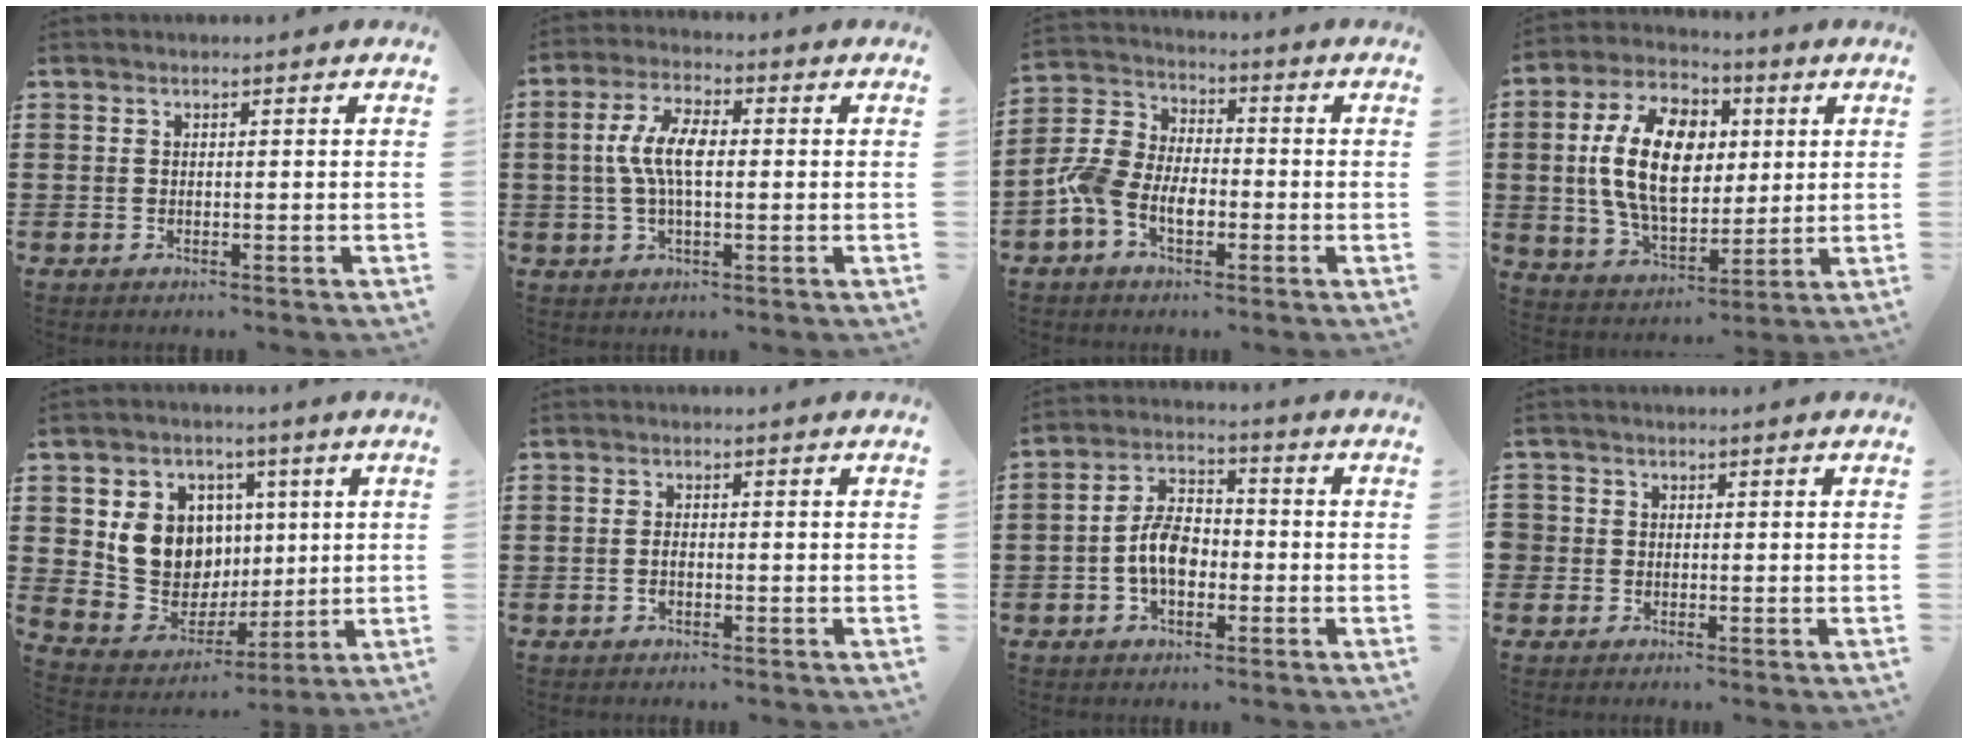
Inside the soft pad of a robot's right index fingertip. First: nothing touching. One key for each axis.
{"total": 7.1, "fx": 0.1, "fy": 2.8, "fz": 6.5, "tx": -0.147, "ty": 0.000, "tz": -0.007}
{"total": 6.8, "fx": -3.0, "fy": 4.3, "fz": 4.2, "tx": -0.111, "ty": 0.004, "tz": -0.065}
{"total": 14.4, "fx": 1.8, "fy": 8.8, "fz": 11.3, "tx": -0.258, "ty": 0.016, "tz": 0.029}
{"total": 10.8, "fx": 2.7, "fy": 9.7, "fz": 3.9, "tx": -0.104, "ty": -0.003, "tz": 0.059}
{"total": 1.5, "fx": -0.6, "fy": 0.8, "fz": 1.1, "tx": -0.024, "ty": 0.000, "tz": -0.011}
{"total": 6.7, "fx": -1.6, "fy": 4.1, "fz": 5.0, "tx": -0.117, "ty": 0.006, "tz": -0.036}
{"total": 1.4, "fx": -0.3, "fy": 1.3, "fz": 0.2, "tx": -0.009, "ty": 0.006, "tz": -0.009}